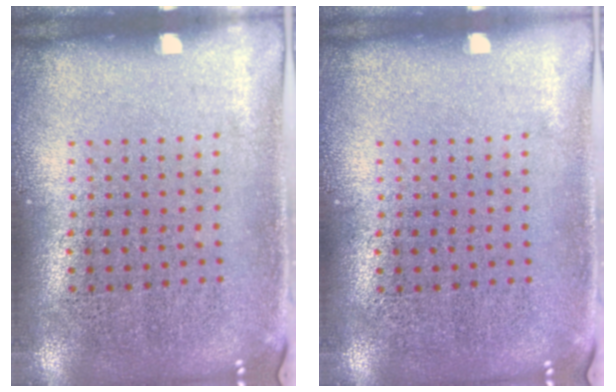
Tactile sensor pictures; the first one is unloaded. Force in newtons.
{"total": 0.0}